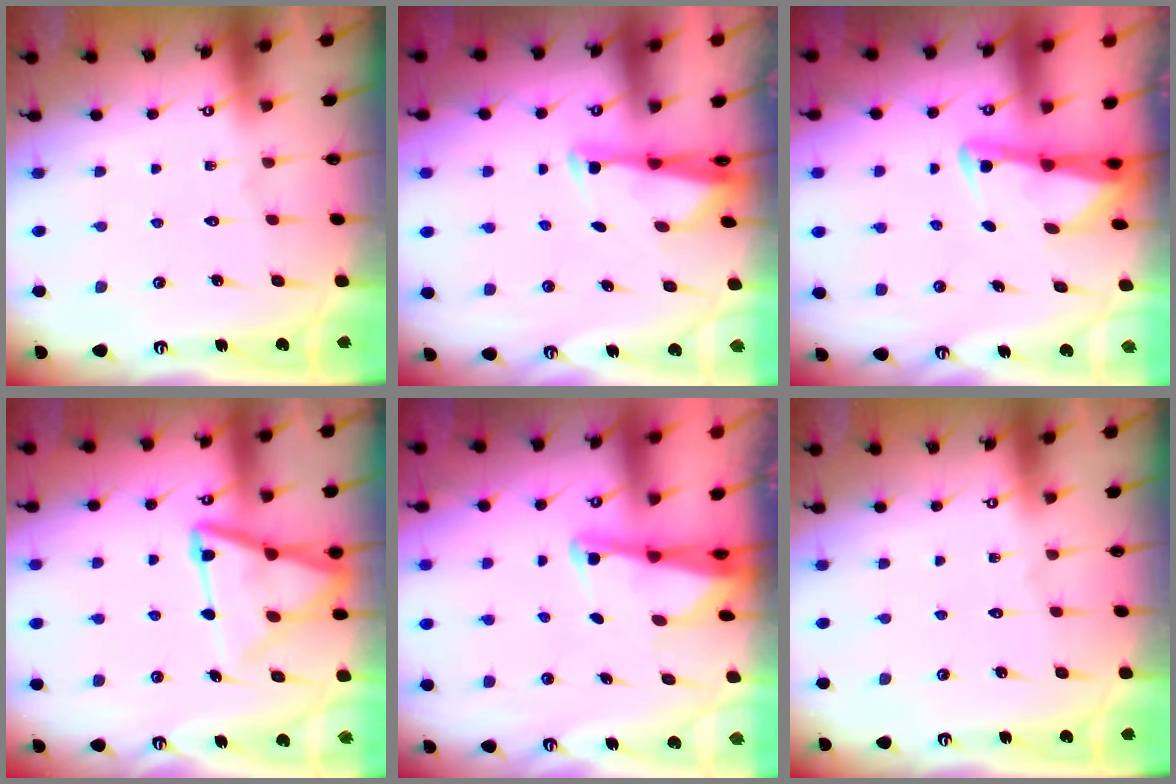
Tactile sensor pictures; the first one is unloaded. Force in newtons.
{"total": 2.9, "press": 2.8, "slide": 0.8}
{"total": 2.9, "press": 2.9, "slide": 0.4}
{"total": 13.4, "press": 13.3, "slide": 1.3}
{"total": 2.6, "press": 2.6, "slide": 0.3}
{"total": 0.0}